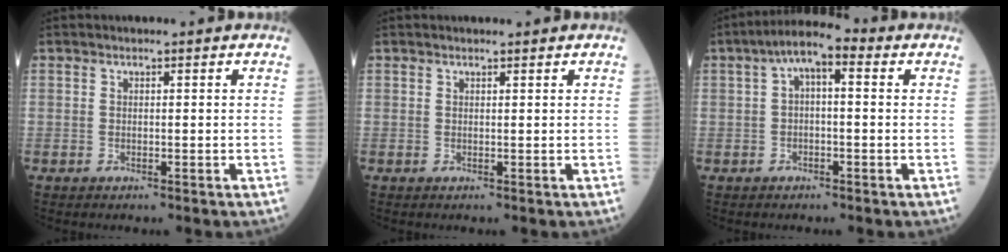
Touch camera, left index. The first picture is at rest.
{"total": 1.2, "force": [1.0, -0.1, 0.5], "torque": [-0.007, 0.006, 0.015]}
{"total": 6.3, "force": [1.2, 2.1, 5.8], "torque": [-0.098, 0.032, 0.011]}